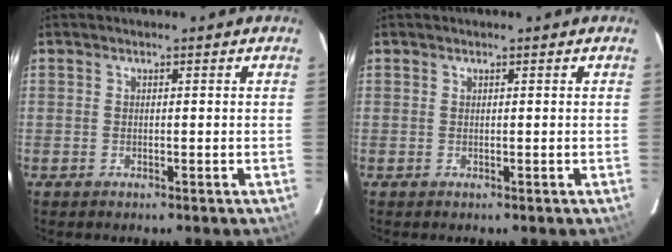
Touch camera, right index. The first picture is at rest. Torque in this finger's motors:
{"motor_torque": [0.14, 0.08, 0.04, -0.01]}